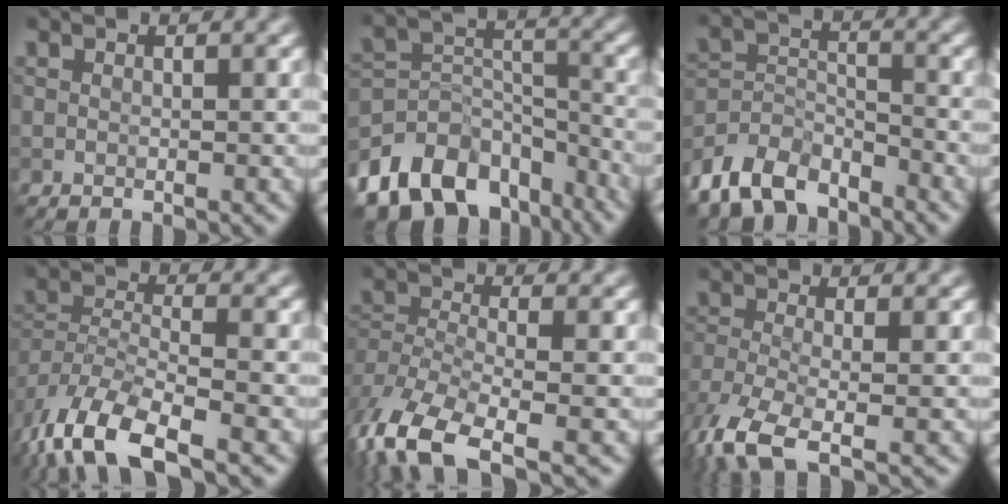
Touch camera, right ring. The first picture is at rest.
{"total": 10.9, "force": [-7.5, 6.4, 4.5], "torque": [-0.073, 0.009, -0.129]}
{"total": 7.6, "force": [-6.0, 3.7, 2.8], "torque": [-0.052, -0.006, -0.124]}
{"total": 9.6, "force": [-6.5, 3.5, 6.2], "torque": [-0.115, -0.010, -0.128]}
{"total": 9.1, "force": [-5.8, 3.6, 6.1], "torque": [-0.130, -0.018, -0.118]}
{"total": 6.6, "force": [-4.0, 2.2, 4.7], "torque": [-0.105, -0.018, -0.089]}